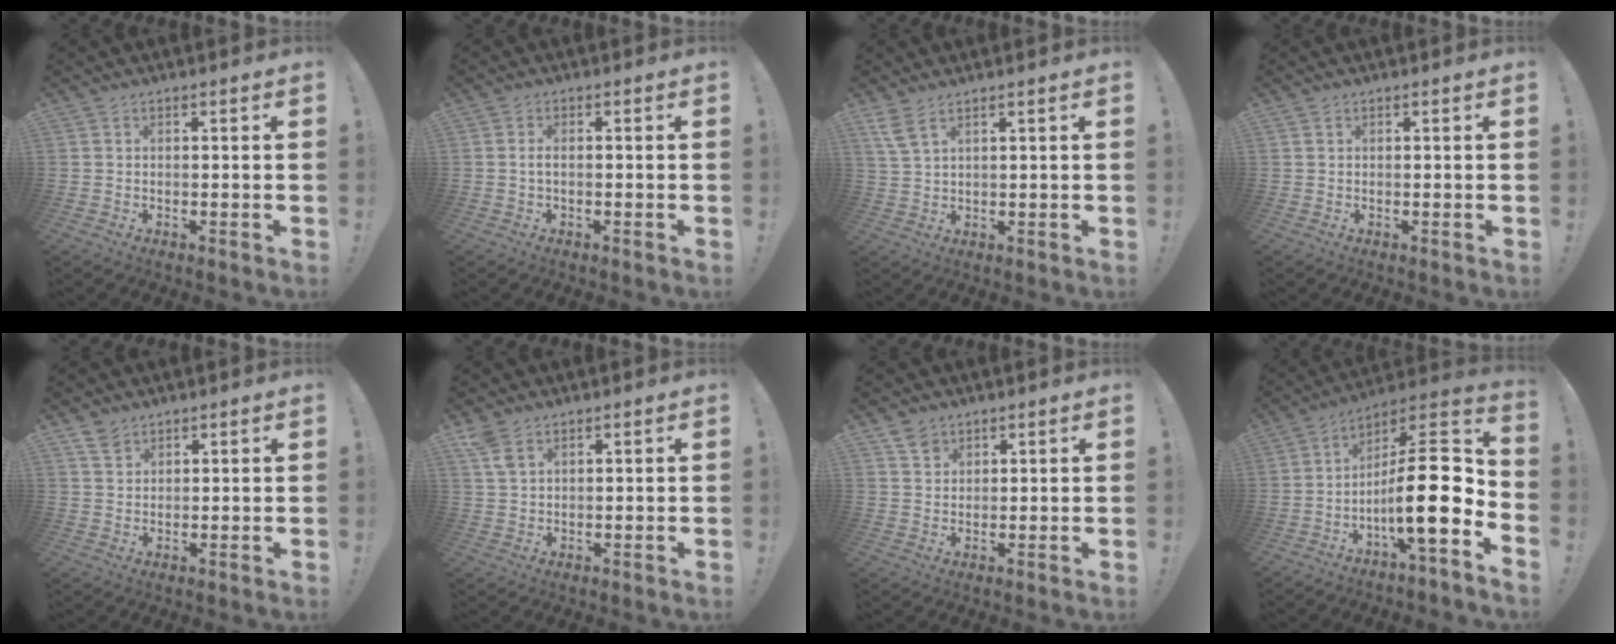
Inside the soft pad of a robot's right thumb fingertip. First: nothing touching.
{"total": 1.9, "force": [-0.6, 0.5, 1.7], "torque": [-0.040, 0.009, -0.010]}
{"total": 4.8, "force": [3.1, 1.3, 3.4], "torque": [-0.079, -0.006, 0.060]}
{"total": 0.0}
{"total": 3.5, "force": [2.7, 1.9, 1.1], "torque": [-0.013, -0.015, 0.051]}
{"total": 4.7, "force": [2.9, 2.4, 2.9], "torque": [-0.054, -0.011, 0.056]}
{"total": 3.7, "force": [2.8, 2.3, 0.8], "torque": [-0.011, -0.014, 0.052]}
{"total": 19.7, "force": [-4.0, 4.9, 18.7], "torque": [-0.320, 0.015, -0.067]}